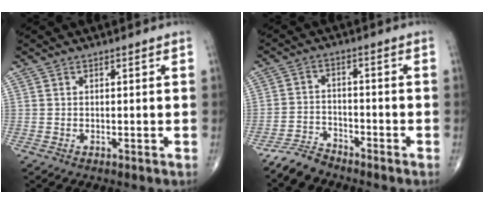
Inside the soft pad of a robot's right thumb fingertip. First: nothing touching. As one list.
[{"total": 4.7, "force": [-4.4, 1.6, 0.5], "torque": [-0.007, 0.019, -0.090]}]